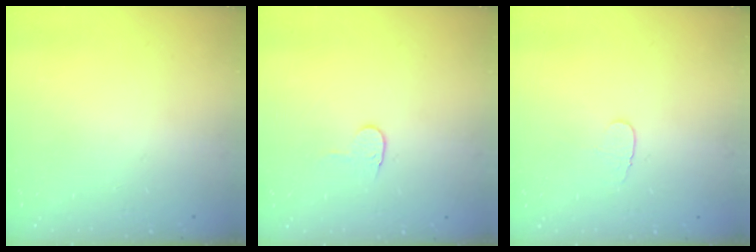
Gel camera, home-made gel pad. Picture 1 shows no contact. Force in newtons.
{"total": 3.8, "press": 3.7, "slide": 0.4}
{"total": 3.9, "press": 3.9, "slide": 0.4}